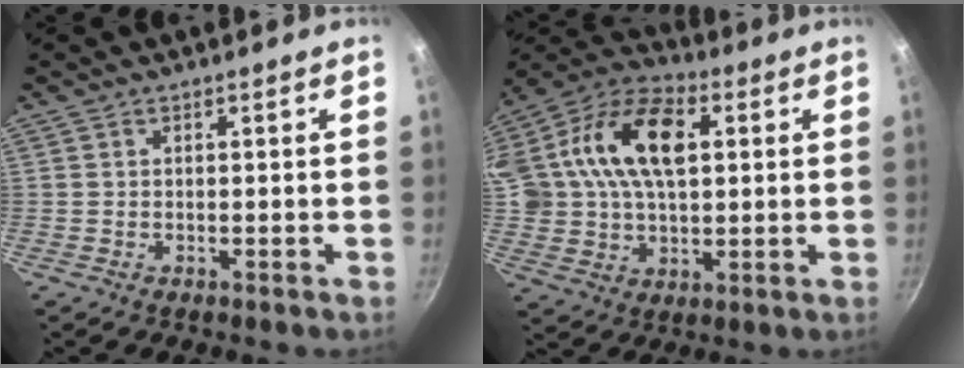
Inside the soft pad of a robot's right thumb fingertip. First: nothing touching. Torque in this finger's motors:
{"motor_torque": [1.48, 1.57, 1.46, 0.17, 0.58]}